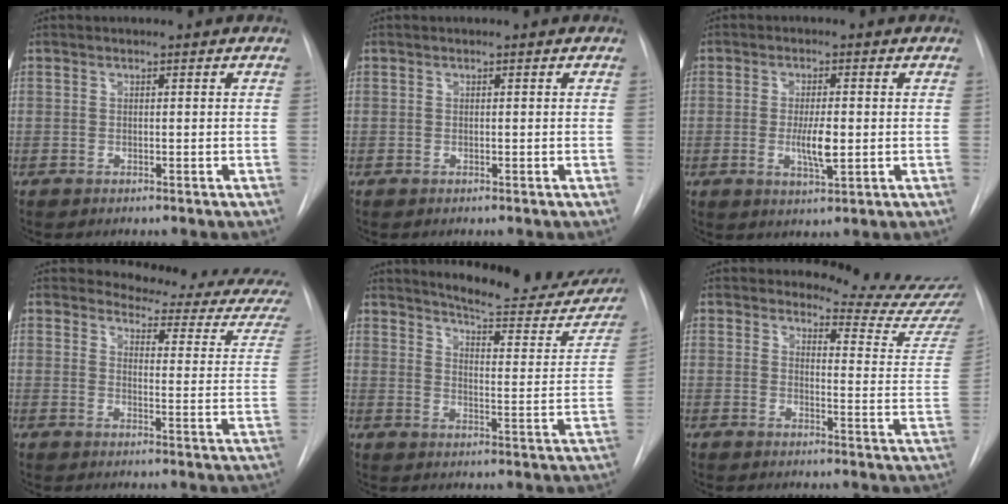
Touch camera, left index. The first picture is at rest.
{"total": 0.0}
{"total": 5.0, "force": [-1.4, 1.0, 4.6], "torque": [-0.088, -0.013, -0.019]}
{"total": 13.6, "force": [13.4, 1.0, 2.3], "torque": [-0.013, -0.104, 0.132]}
{"total": 19.6, "force": [18.0, 3.6, 6.9], "torque": [-0.080, -0.079, 0.214]}
{"total": 11.9, "force": [11.8, -1.1, 0.9], "torque": [0.000, -0.136, 0.118]}